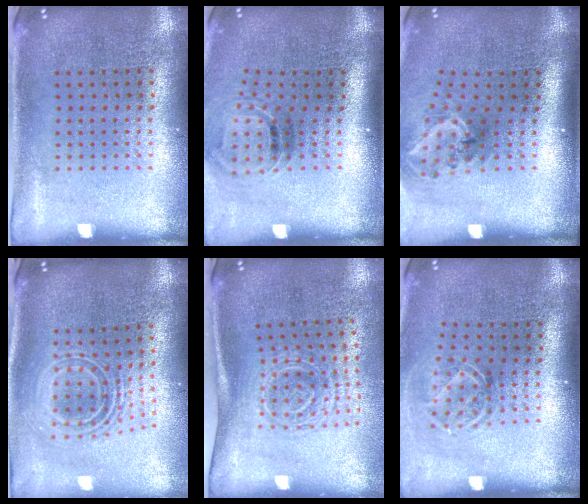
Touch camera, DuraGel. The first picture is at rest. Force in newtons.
{"total": 1.2, "press": 0.9, "slide": 0.8}
{"total": 2.1, "press": 1.3, "slide": 1.6}
{"total": 2.3, "press": 1.7, "slide": 1.6}
{"total": 1.7, "press": 1.2, "slide": 1.2}
{"total": 1.7, "press": 1.3, "slide": 1.2}